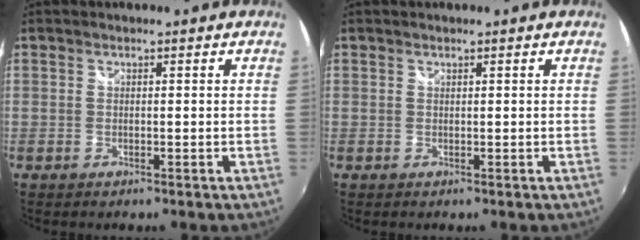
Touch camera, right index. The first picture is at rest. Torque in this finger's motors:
{"motor_torque": [-0.08, -0.07, -0.02, 0.00]}